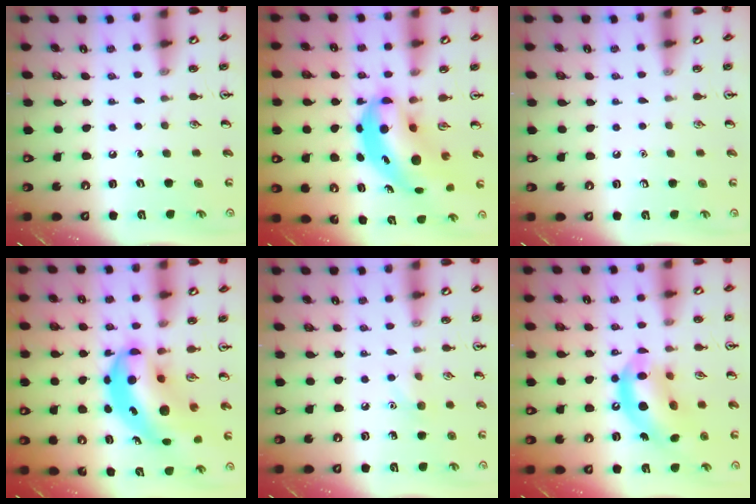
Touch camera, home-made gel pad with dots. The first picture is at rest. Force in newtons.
{"total": 7.8, "press": 7.6, "slide": 1.7}
{"total": 0.0}
{"total": 10.3, "press": 9.9, "slide": 3.0}
{"total": 5.8, "press": 5.6, "slide": 1.8}
{"total": 13.9, "press": 13.3, "slide": 4.0}